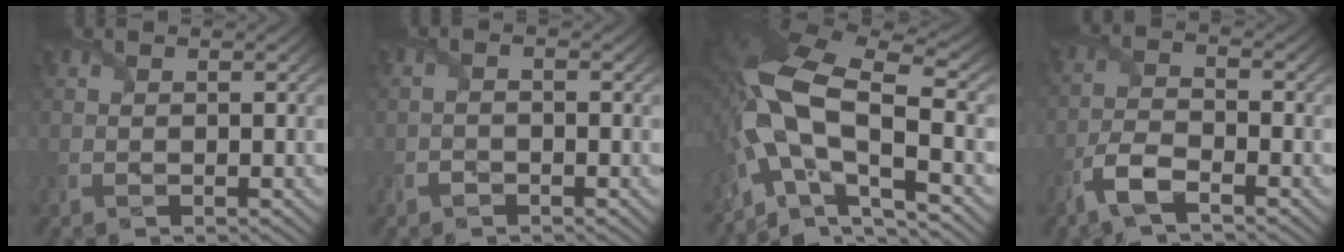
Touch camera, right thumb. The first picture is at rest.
{"total": 1.1, "force": [-0.8, 0.5, 0.6], "torque": [-0.012, 0.002, -0.019]}
{"total": 15.5, "force": [-3.0, 6.7, 13.7], "torque": [-0.284, -0.008, -0.059]}
{"total": 5.4, "force": [-3.5, 1.7, 3.8], "torque": [-0.090, -0.005, -0.083]}